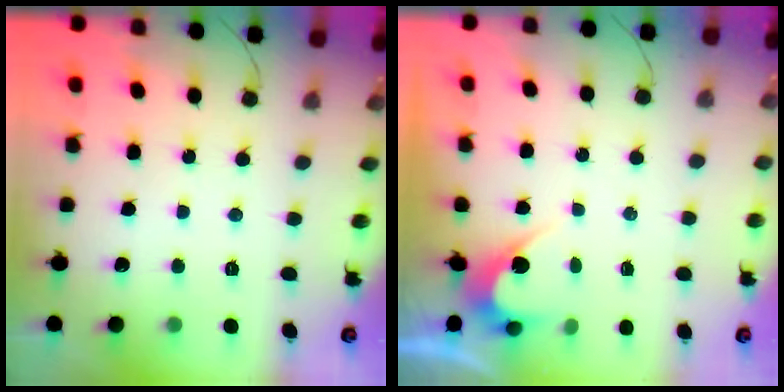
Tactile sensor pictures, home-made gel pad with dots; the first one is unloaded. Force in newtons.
{"total": 2.4, "press": 2.4, "slide": 0.1}